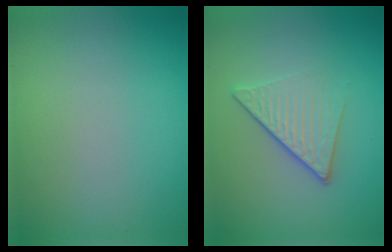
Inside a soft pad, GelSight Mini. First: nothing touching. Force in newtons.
{"total": 4.1, "press": 2.8, "slide": 3.1}